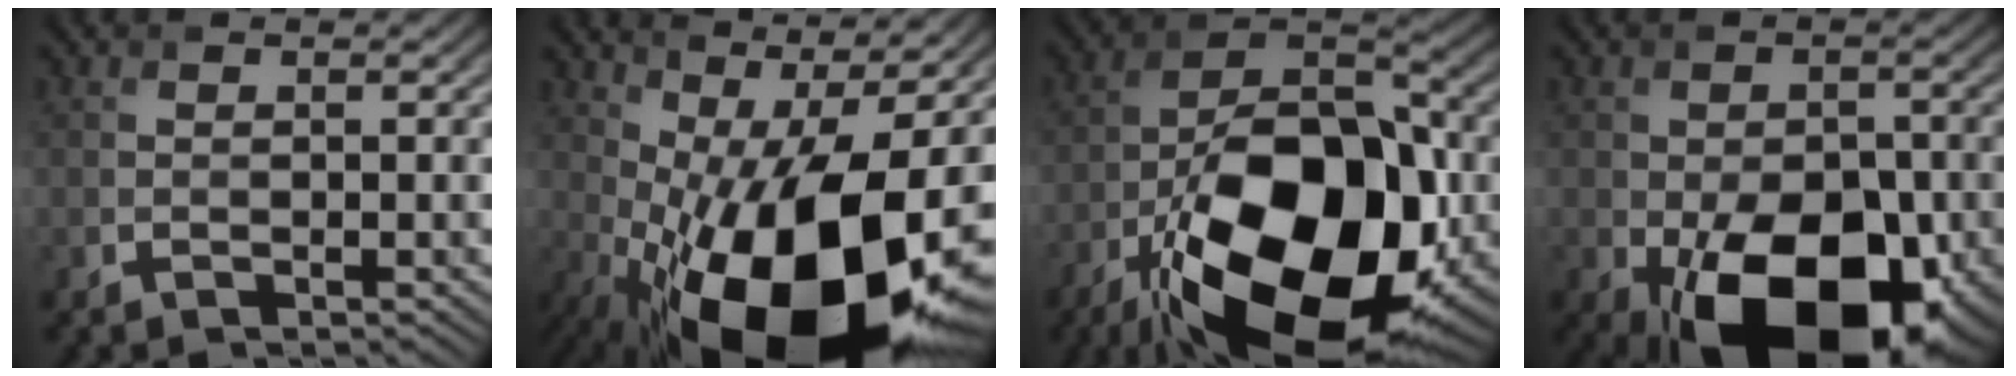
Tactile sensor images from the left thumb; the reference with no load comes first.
{"total": 20.6, "force": [-4.0, 8.5, 18.3], "torque": [-0.276, -0.008, -0.063]}
{"total": 21.0, "force": [-8.5, 10.8, 15.8], "torque": [-0.281, -0.020, -0.137]}
{"total": 17.1, "force": [-6.9, 10.1, 11.9], "torque": [-0.184, -0.054, -0.086]}